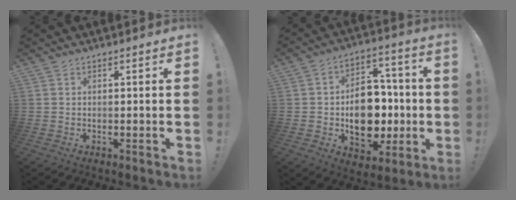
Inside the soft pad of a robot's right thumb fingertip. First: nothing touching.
{"total": 16.9, "force": [-2.3, 12.0, 11.7], "torque": [-0.185, 0.014, -0.031]}